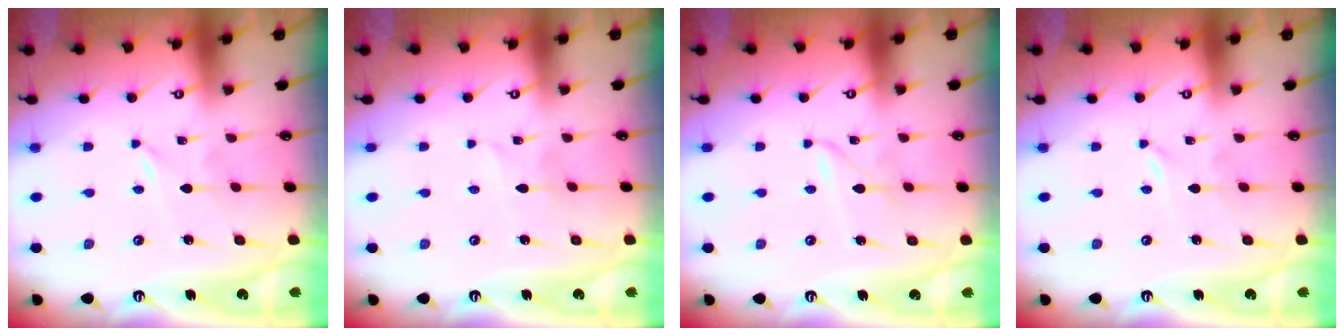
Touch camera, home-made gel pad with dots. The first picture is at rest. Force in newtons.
{"total": 3.1, "press": 3.1, "slide": 0.4}
{"total": 2.0, "press": 2.0, "slide": 0.2}
{"total": 0.0}